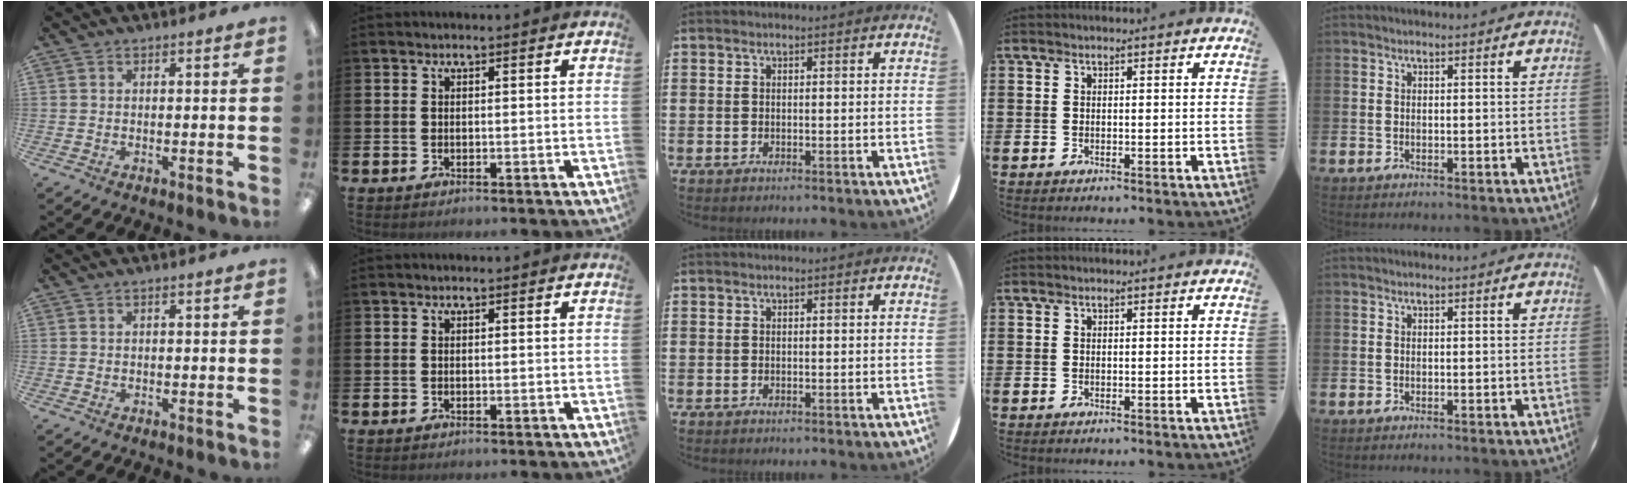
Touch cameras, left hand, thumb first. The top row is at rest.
{}